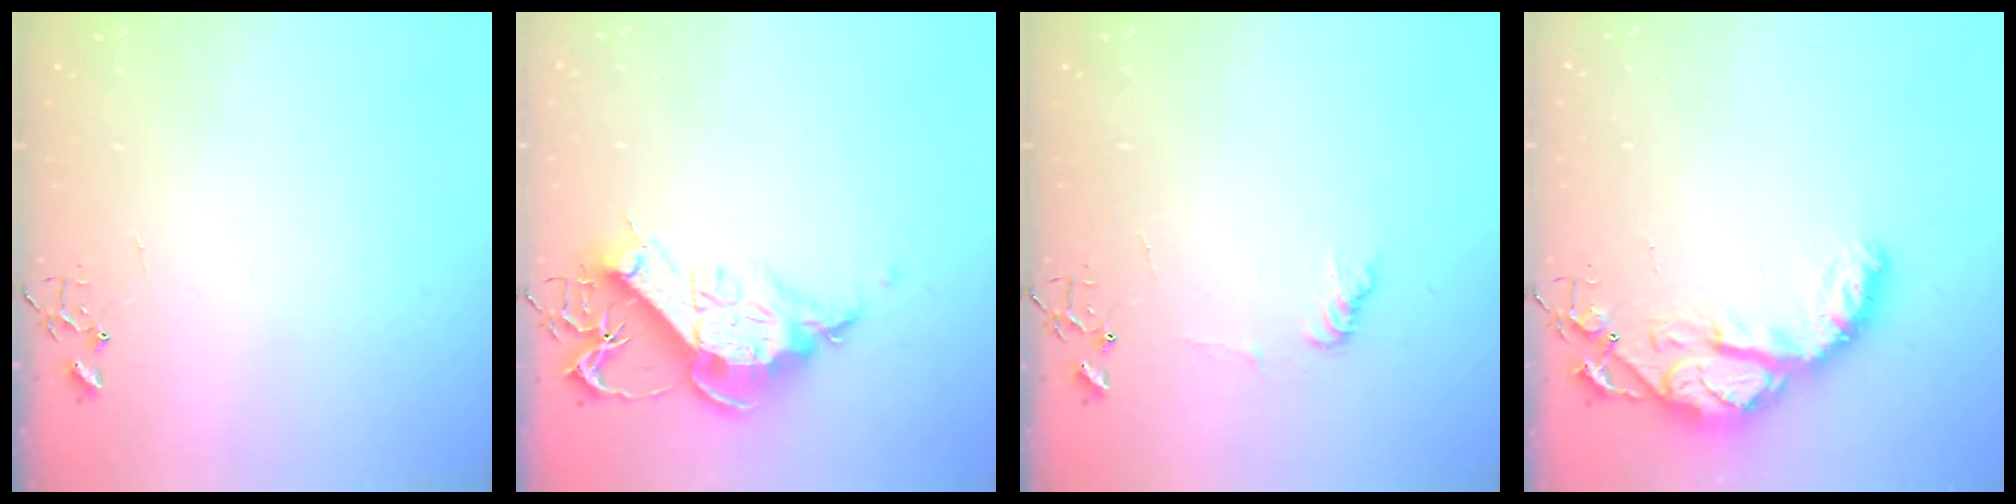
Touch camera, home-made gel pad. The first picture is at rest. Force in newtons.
{"total": 13.2, "press": 13.1, "slide": 1.5}
{"total": 7.3, "press": 7.3, "slide": 0.8}
{"total": 14.0, "press": 13.9, "slide": 1.2}